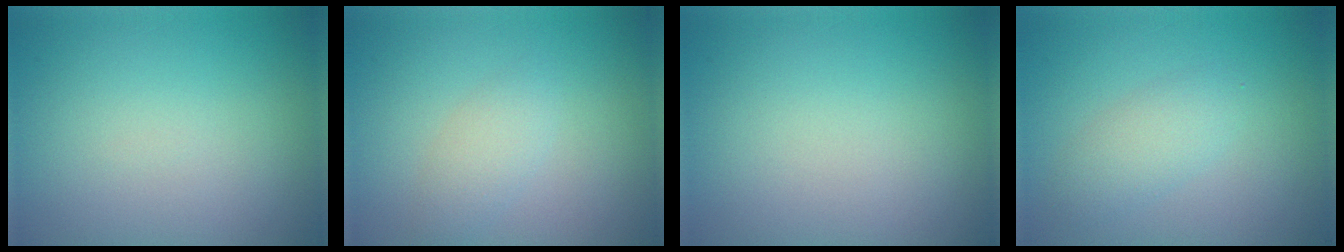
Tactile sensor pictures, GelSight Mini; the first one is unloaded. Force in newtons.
{"total": 1.8, "press": 1.8, "slide": 0.0}
{"total": 0.0}
{"total": 2.2, "press": 2.2, "slide": 0.1}